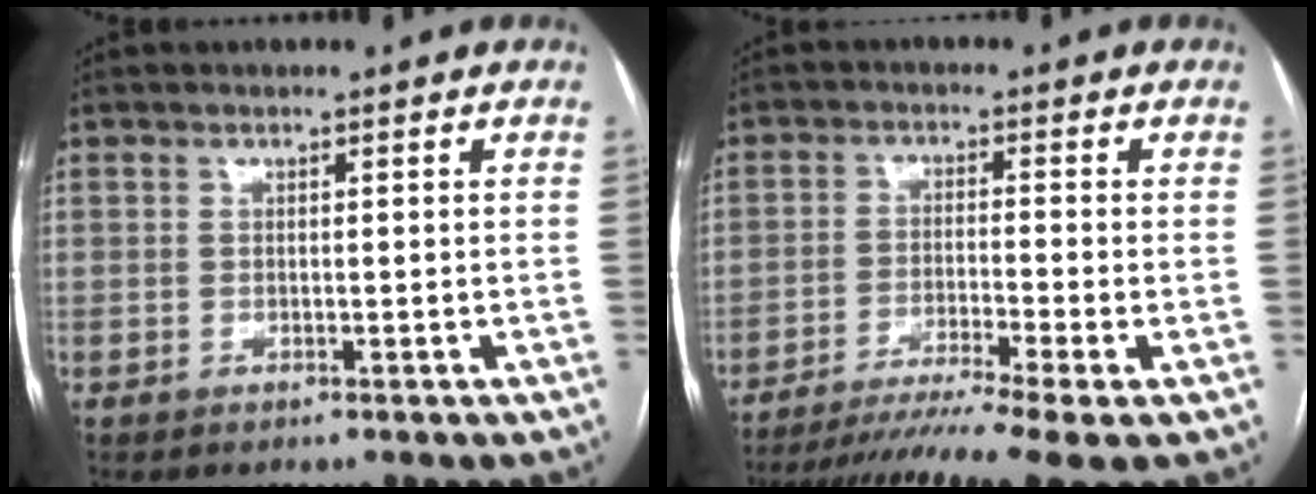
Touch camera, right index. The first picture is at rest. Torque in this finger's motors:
{"motor_torque": [0.96, -0.80, 0.27, 0.11]}